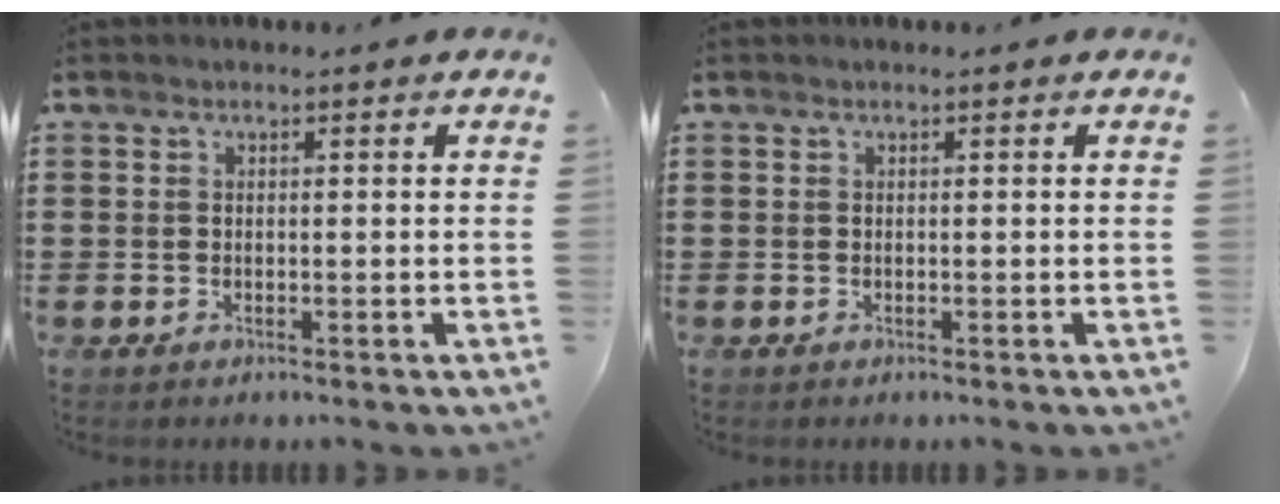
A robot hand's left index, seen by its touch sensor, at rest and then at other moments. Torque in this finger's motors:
{"motor_torque": [0.00, 0.00, 0.00, 0.00]}